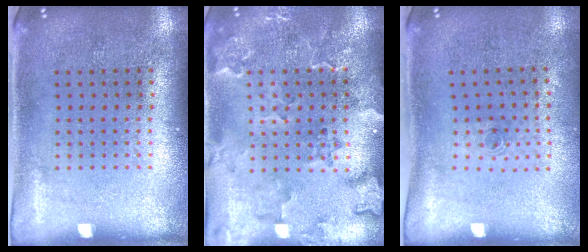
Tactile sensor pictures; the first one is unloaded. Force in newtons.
{"total": 2.3, "press": 2.1, "slide": 0.8}
{"total": 0.6, "press": 0.2, "slide": 0.5}